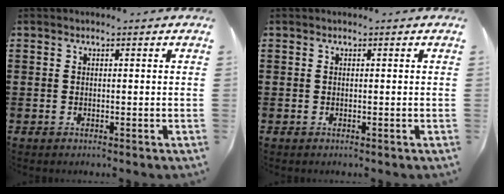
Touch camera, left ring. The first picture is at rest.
{"total": 0.0}